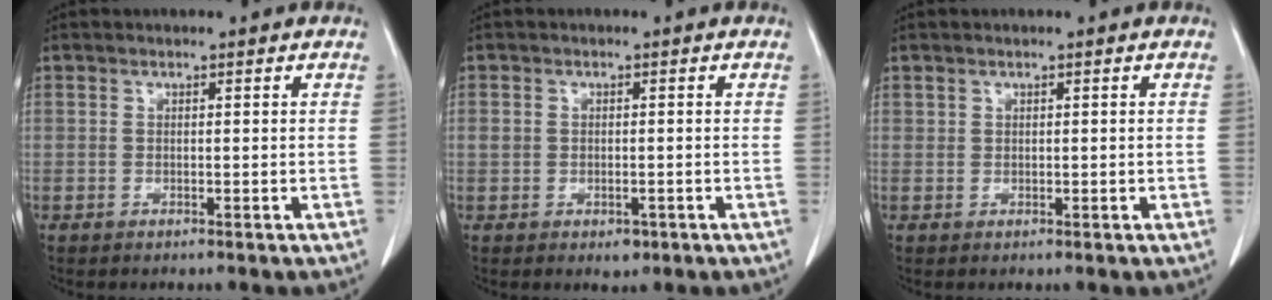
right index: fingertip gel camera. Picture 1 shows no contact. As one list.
[{"total": 2.9, "force": [-0.7, 2.3, 1.7], "torque": [-0.027, 0.006, 0.002]}, {"total": 0.6, "force": [0.4, 0.4, 0.0], "torque": [0.008, 0.002, 0.007]}]